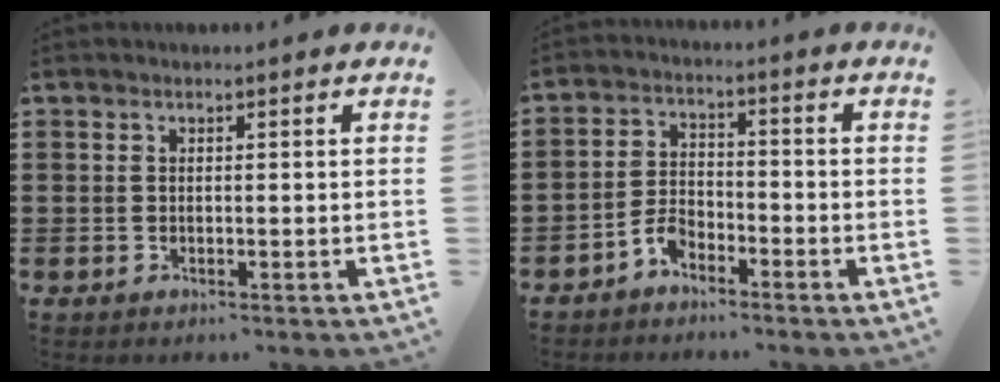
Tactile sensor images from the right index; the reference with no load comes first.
{"total": 3.7, "force": [-3.1, 1.5, 1.5], "torque": [-0.045, 0.004, -0.065]}